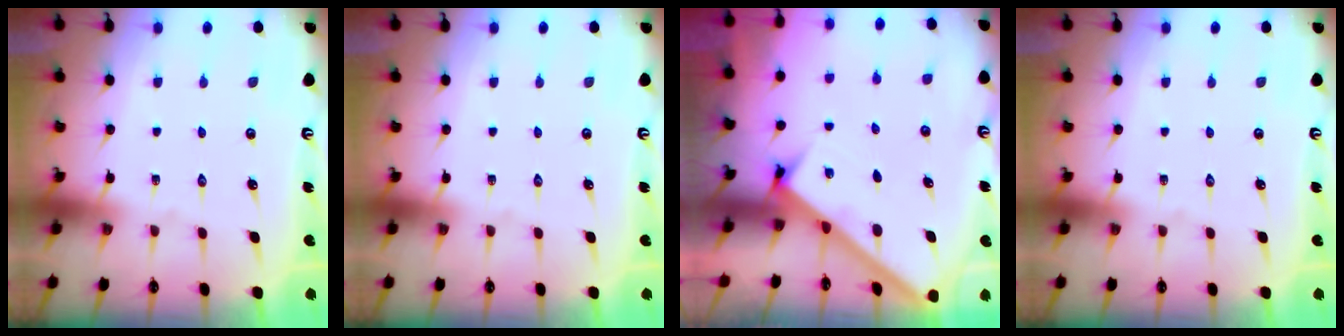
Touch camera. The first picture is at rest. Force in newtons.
{"total": 0.0}
{"total": 2.6, "press": 2.6, "slide": 0.3}
{"total": 0.0}